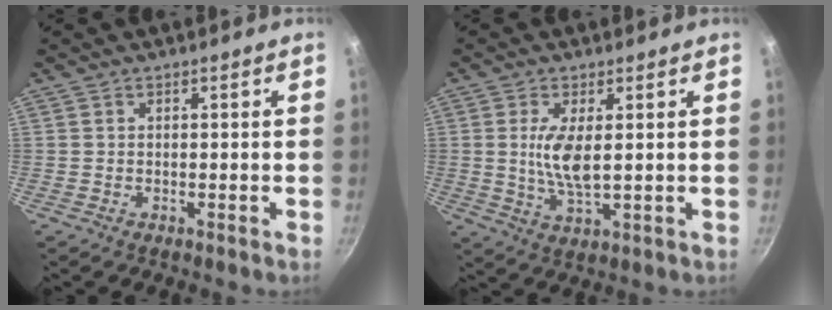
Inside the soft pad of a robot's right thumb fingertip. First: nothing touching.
{"total": 6.9, "force": [1.0, 2.4, 6.4], "torque": [-0.130, -0.010, 0.023]}